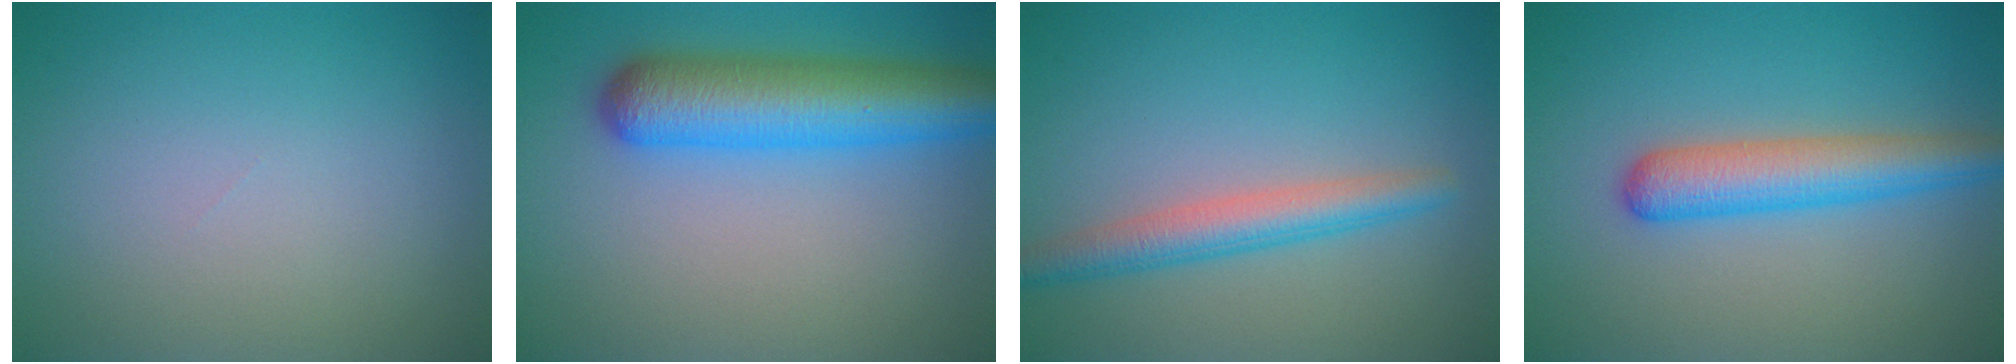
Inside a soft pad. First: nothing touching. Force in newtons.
{"total": 7.5, "press": 7.5, "slide": 0.2}
{"total": 3.4, "press": 3.4, "slide": 0.1}
{"total": 4.6, "press": 4.6, "slide": 0.2}